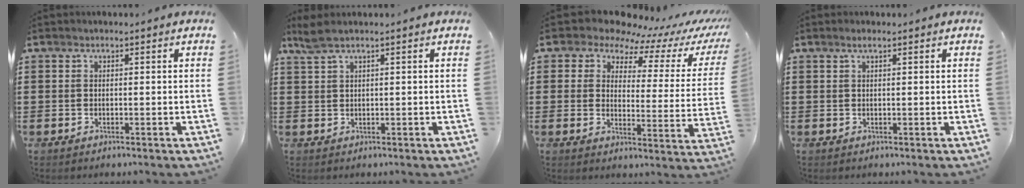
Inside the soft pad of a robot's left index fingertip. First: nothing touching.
{"total": 1.9, "force": [0.9, 0.1, 1.7], "torque": [-0.034, -0.002, 0.016]}
{"total": 6.6, "force": [5.7, 2.7, 2.0], "torque": [-0.060, -0.040, 0.095]}
{"total": 1.1, "force": [0.5, 0.0, 1.0], "torque": [-0.020, 0.001, 0.010]}